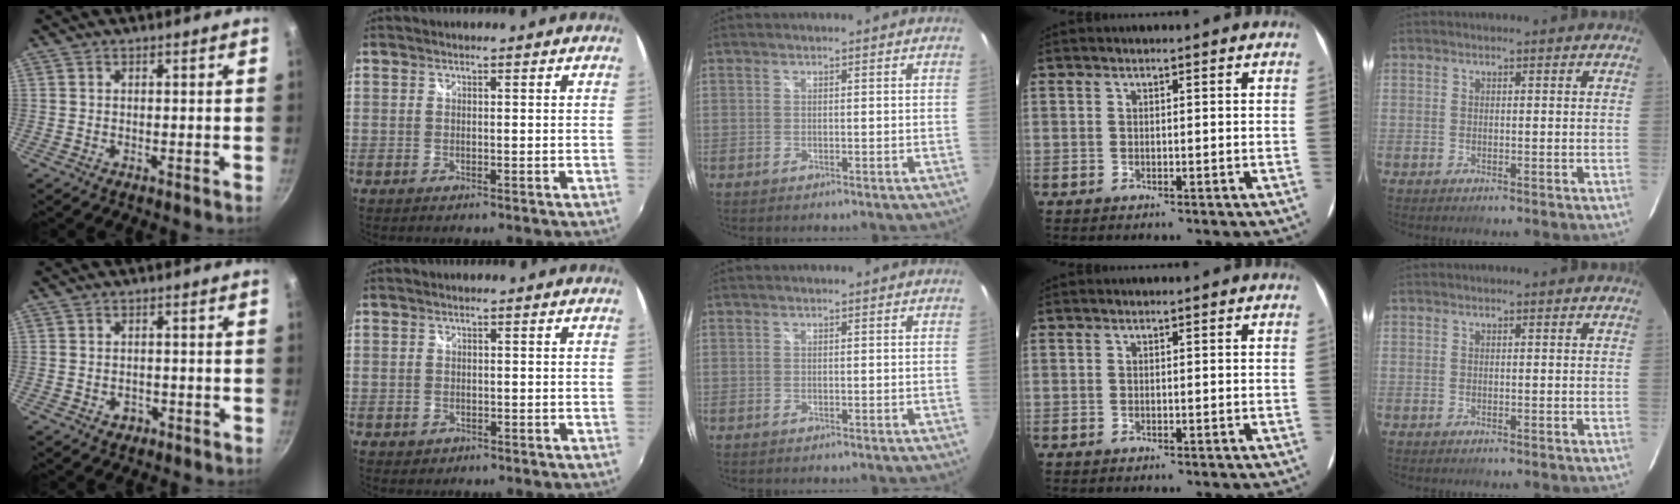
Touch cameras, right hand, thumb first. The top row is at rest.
{"thumb": {"total": 2.1, "force": [-0.9, 1.7, 0.9], "torque": [-0.010, 0.007, -0.007]}, "index": {"total": 1.6, "force": [-0.6, 1.4, 0.5], "torque": [-0.010, -0.003, -0.006]}}